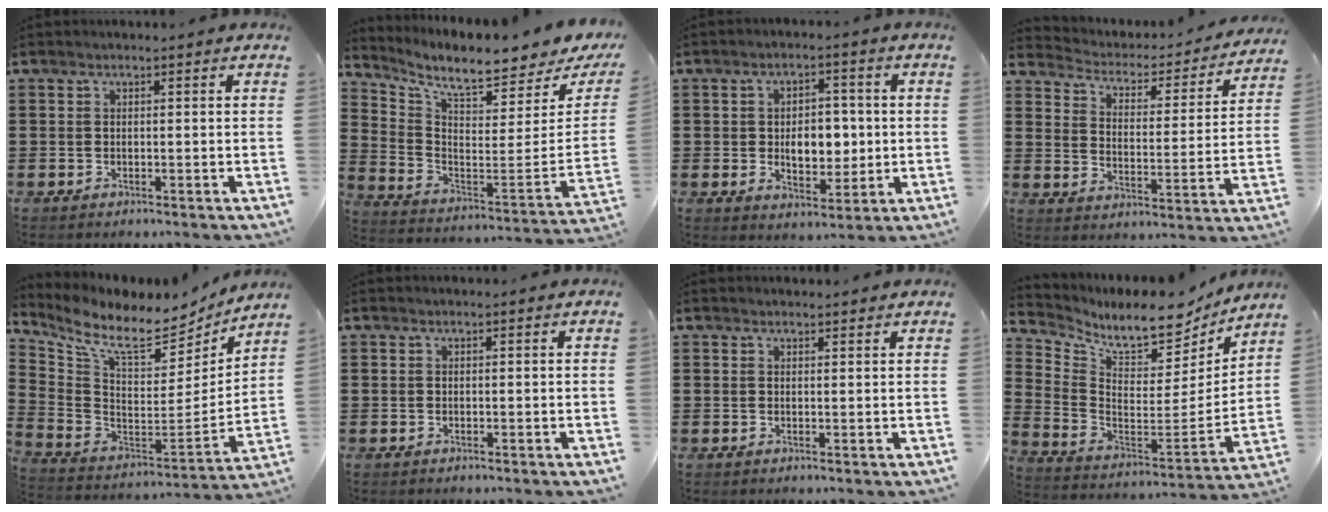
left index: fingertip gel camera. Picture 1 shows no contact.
{"total": 7.6, "force": [6.4, 0.3, 4.1], "torque": [-0.104, -0.067, 0.102]}
{"total": 6.6, "force": [0.1, 4.2, 5.1], "torque": [-0.079, 0.003, -0.005]}
{"total": 2.6, "force": [2.4, 0.8, 0.3], "torque": [-0.026, -0.025, 0.031]}
{"total": 9.3, "force": [7.7, 2.7, 4.6], "torque": [-0.118, -0.062, 0.130]}
{"total": 0.0}
{"total": 1.0, "force": [1.0, 0.2, 0.1], "torque": [-0.003, 0.001, 0.020]}
{"total": 7.9, "force": [7.1, 2.1, 2.8], "torque": [-0.077, -0.063, 0.118]}